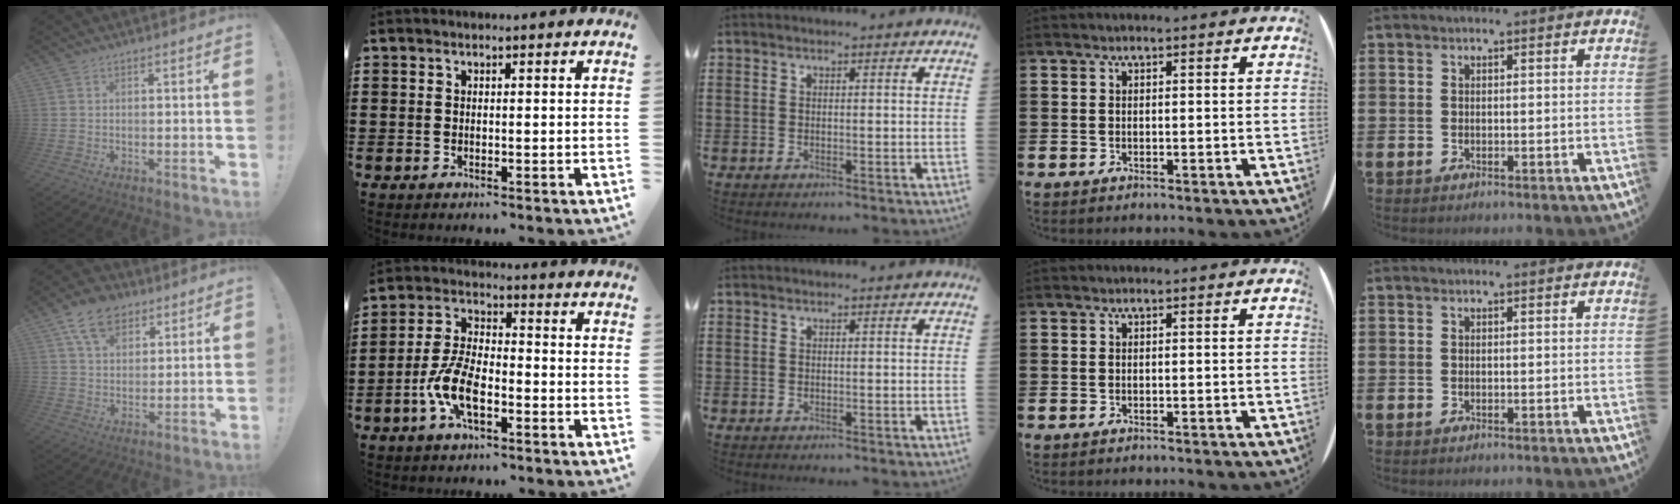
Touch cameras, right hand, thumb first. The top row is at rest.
{"thumb": {"total": 11.5, "force": [6.6, 7.8, 5.3], "torque": [-0.083, -0.024, 0.125]}, "index": {"total": 7.8, "force": [-3.3, 3.1, 6.3], "torque": [-0.153, -0.006, -0.068]}}